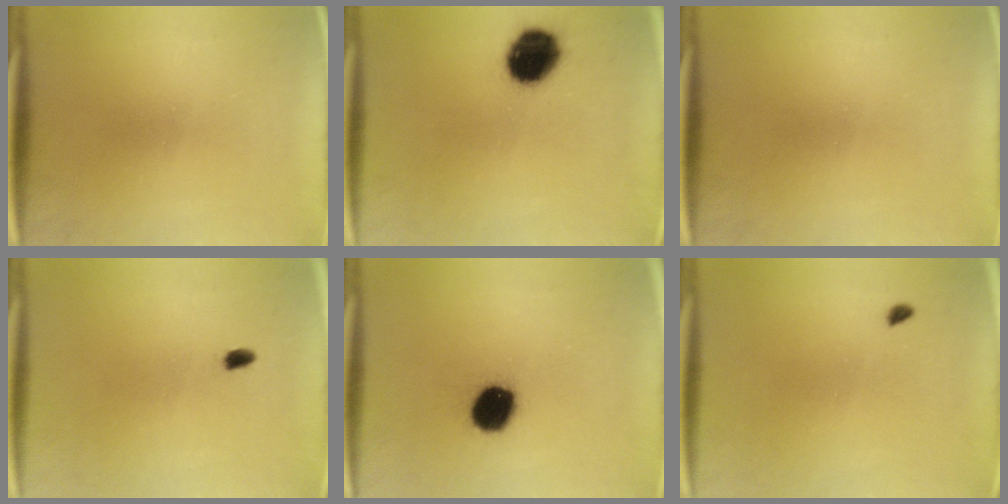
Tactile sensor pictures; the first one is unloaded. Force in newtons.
{"total": 12.4}
{"total": 0.0}
{"total": 1.2}
{"total": 11.5}
{"total": 0.8}